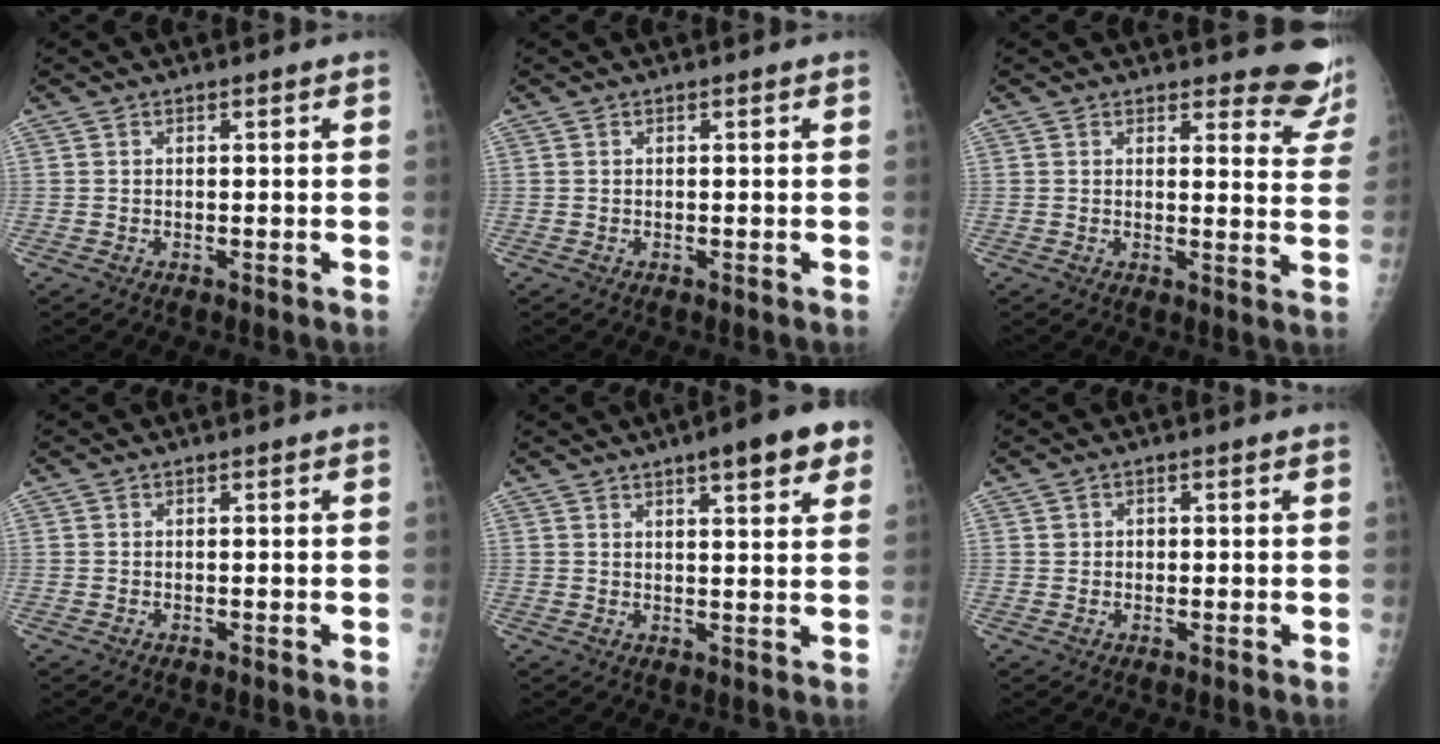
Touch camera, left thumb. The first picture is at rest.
{"total": 0.0}
{"total": 8.8, "force": [8.4, 2.3, 1.2], "torque": [0.027, -0.077, 0.067]}
{"total": 0.0}
{"total": 10.0, "force": [5.6, 2.5, 8.0], "torque": [-0.085, -0.013, 0.068]}
{"total": 1.3, "force": [0.3, 1.2, 0.4], "torque": [0.001, 0.002, 0.003]}